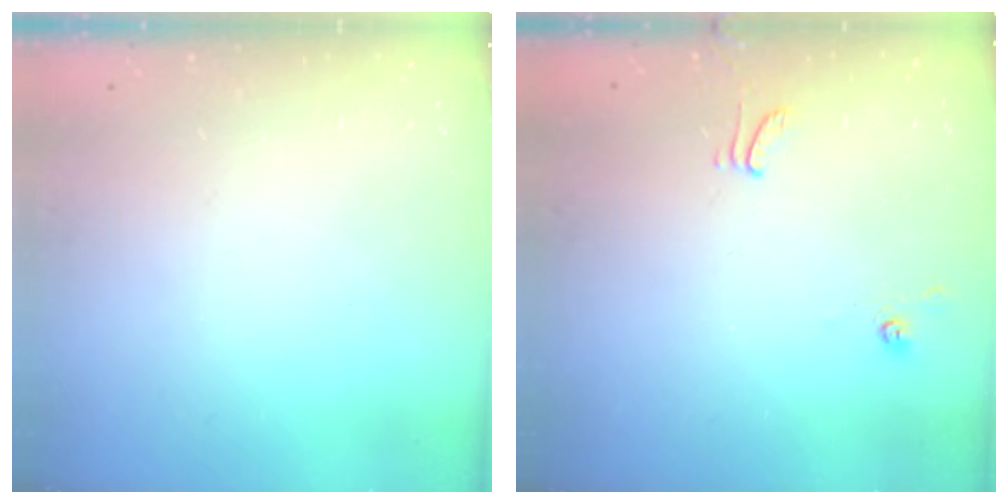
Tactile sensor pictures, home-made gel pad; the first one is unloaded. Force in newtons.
{"total": 0.8, "press": 0.6, "slide": 0.4}